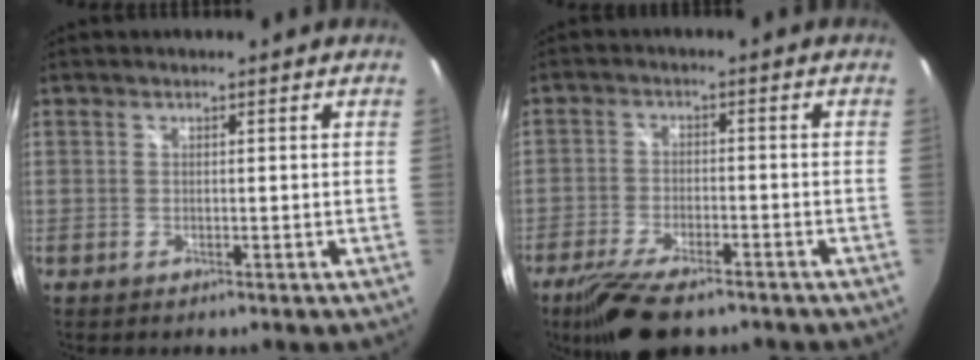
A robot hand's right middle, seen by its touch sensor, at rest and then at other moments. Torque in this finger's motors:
{"motor_torque": [0.93, -1.21, 0.79, 0.21]}